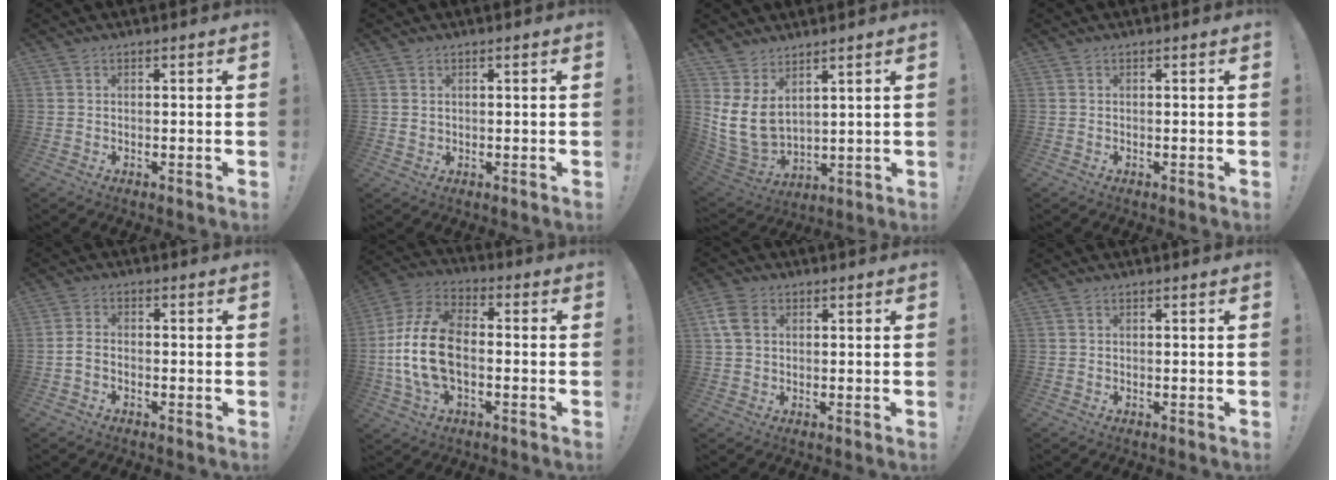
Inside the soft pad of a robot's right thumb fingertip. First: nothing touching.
{"total": 1.1, "force": [0.4, 0.9, 0.4], "torque": [-0.007, 0.002, 0.007]}
{"total": 11.5, "force": [3.8, 7.5, 7.9], "torque": [-0.163, -0.038, 0.077]}
{"total": 0.0}
{"total": 2.6, "force": [-1.4, 1.5, 1.6], "torque": [-0.029, 0.005, -0.027]}
{"total": 17.1, "force": [-2.4, 10.6, 13.2], "torque": [-0.257, 0.019, -0.036]}
{"total": 6.9, "force": [2.2, 4.9, 4.3], "torque": [-0.090, 0.003, 0.044]}
{"total": 0.0}